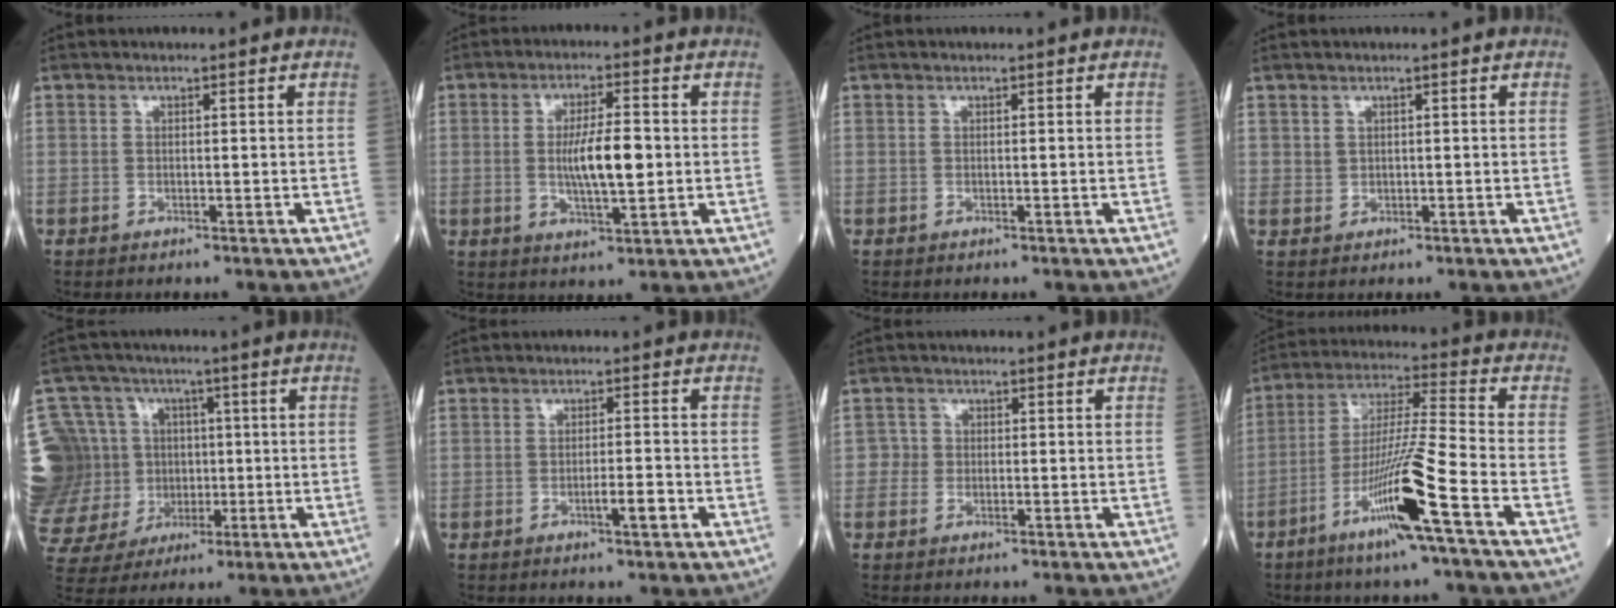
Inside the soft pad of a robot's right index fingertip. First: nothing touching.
{"total": 7.6, "force": [-0.1, 1.5, 7.4], "torque": [-0.136, -0.001, -0.001]}
{"total": 0.0}
{"total": 0.8, "force": [0.4, 0.7, 0.1], "torque": [0.009, -0.001, 0.004]}
{"total": 20.8, "force": [0.5, 18.4, 9.8], "torque": [-0.277, 0.050, 0.037]}
{"total": 2.5, "force": [-1.1, 0.2, 2.3], "torque": [-0.033, 0.000, -0.019]}
{"total": 1.2, "force": [-0.3, 1.2, 0.2], "torque": [0.004, 0.006, -0.009]}
{"total": 13.3, "force": [-6.5, -1.6, 11.5], "torque": [-0.223, -0.015, -0.122]}